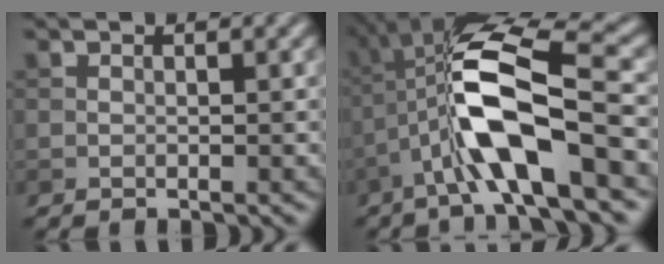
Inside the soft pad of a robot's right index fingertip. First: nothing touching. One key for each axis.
{"total": 10.1, "fx": -2.7, "fy": 2.8, "fz": 9.4, "tx": -0.185, "ty": 0.014, "tz": -0.056}